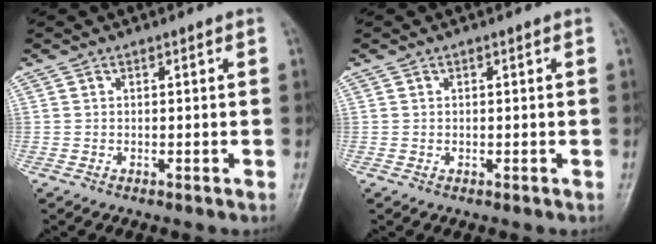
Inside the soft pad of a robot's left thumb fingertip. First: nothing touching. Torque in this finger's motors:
{"motor_torque": [-0.01, -0.03, -0.03, -0.17, 0.00]}